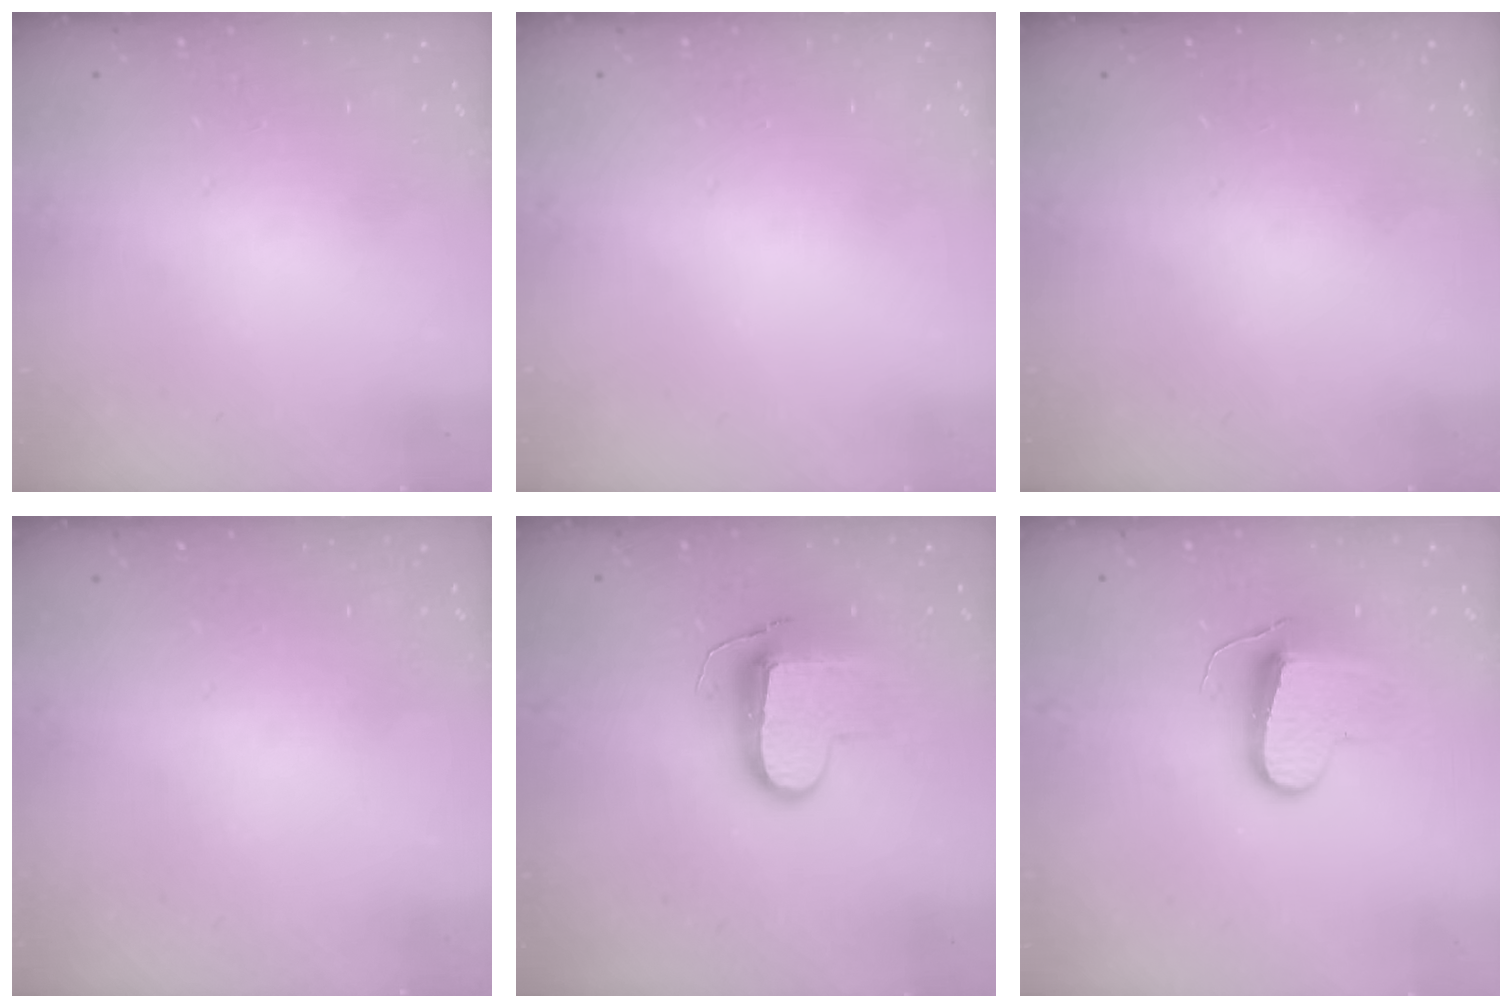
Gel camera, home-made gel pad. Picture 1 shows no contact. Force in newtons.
{"total": 0.0}
{"total": 0.0}
{"total": 0.0}
{"total": 9.4, "press": 9.3, "slide": 1.3}
{"total": 9.3, "press": 9.3, "slide": 0.5}